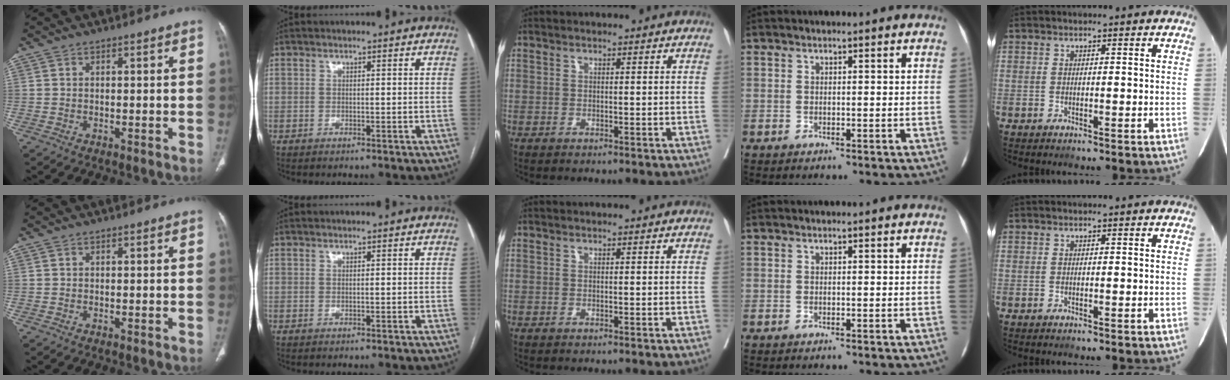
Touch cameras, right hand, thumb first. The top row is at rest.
{}